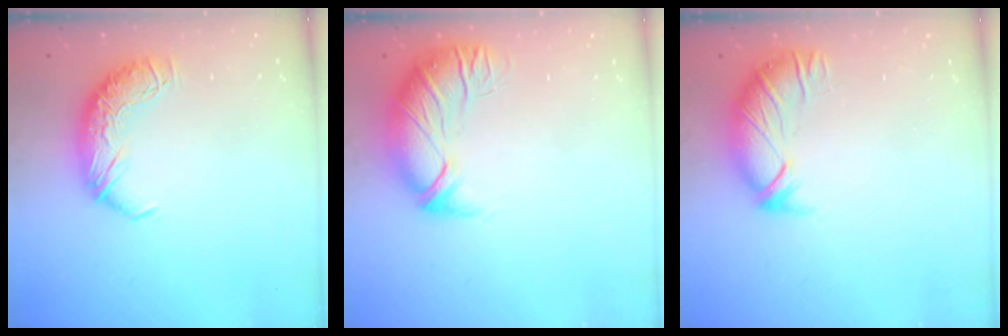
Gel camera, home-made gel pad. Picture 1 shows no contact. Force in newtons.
{"total": 2.7, "press": 1.2, "slide": 2.4}
{"total": 2.9, "press": 2.6, "slide": 1.4}